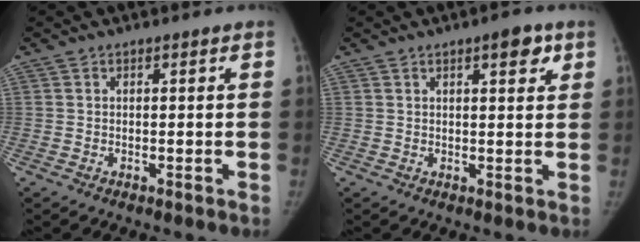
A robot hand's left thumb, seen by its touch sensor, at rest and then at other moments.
{"total": 4.3, "force": [2.3, 1.5, 3.3], "torque": [-0.033, -0.008, 0.029]}